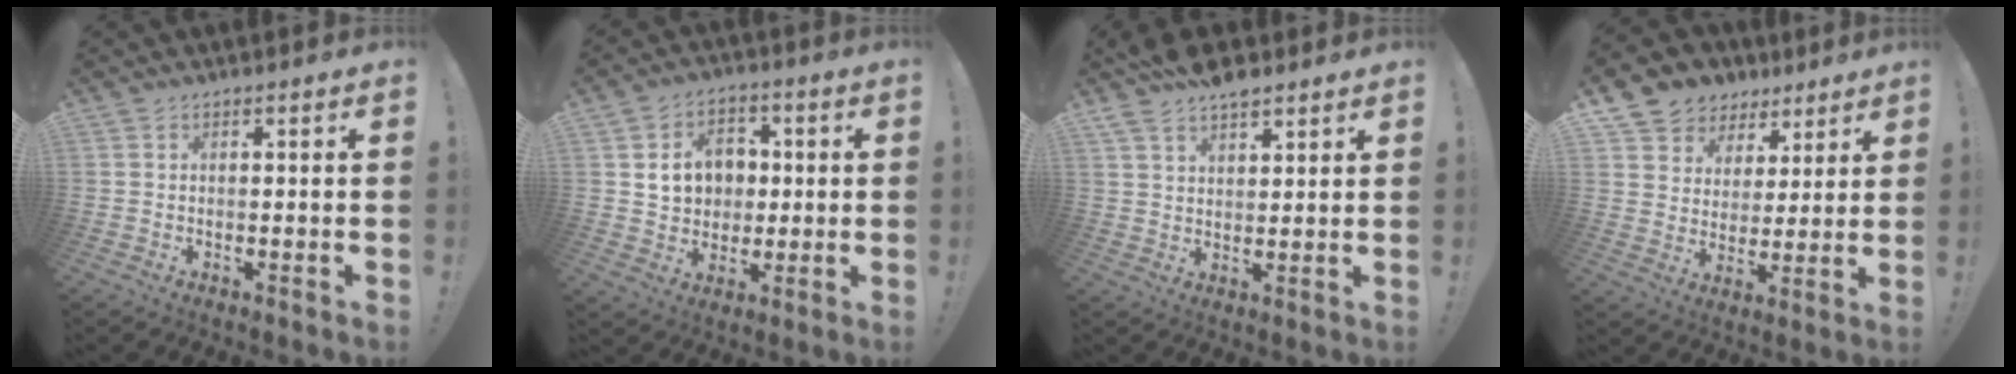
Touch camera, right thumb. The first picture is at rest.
{"total": 11.5, "force": [2.3, 9.9, 5.4], "torque": [-0.067, -0.006, 0.051]}
{"total": 8.0, "force": [6.4, 3.2, 3.6], "torque": [-0.065, -0.032, 0.120]}
{"total": 8.4, "force": [4.5, 7.0, 1.4], "torque": [-0.021, -0.041, 0.094]}